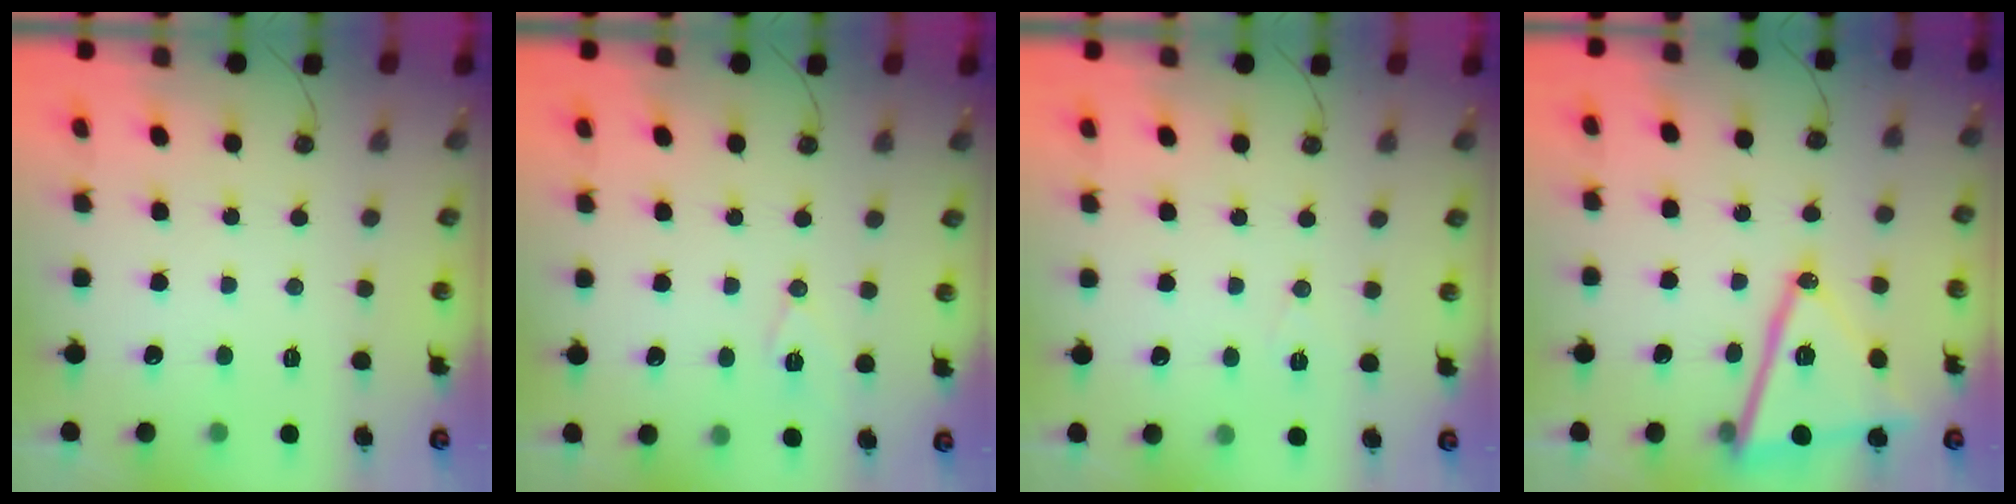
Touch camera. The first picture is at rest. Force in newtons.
{"total": 7.3, "press": 6.1, "slide": 4.0}
{"total": 5.7, "press": 3.6, "slide": 4.4}
{"total": 17.7, "press": 17.6, "slide": 2.0}